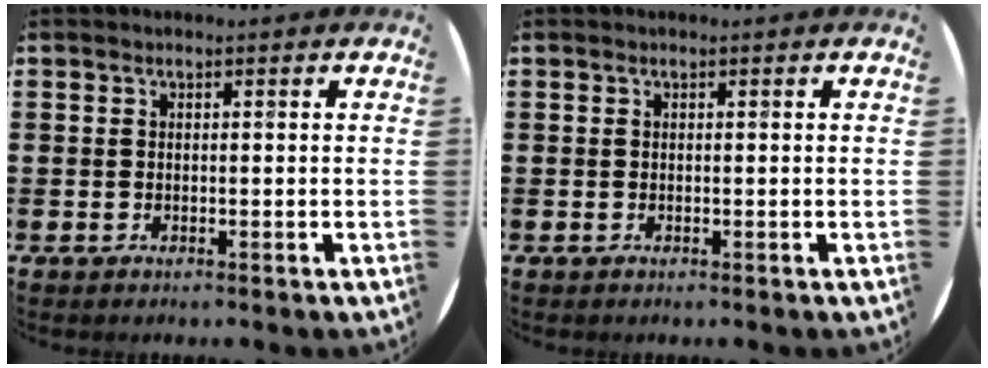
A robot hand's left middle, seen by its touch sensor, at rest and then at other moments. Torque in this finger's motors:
{"motor_torque": [-0.01, 0.01, 0.00, 0.00]}